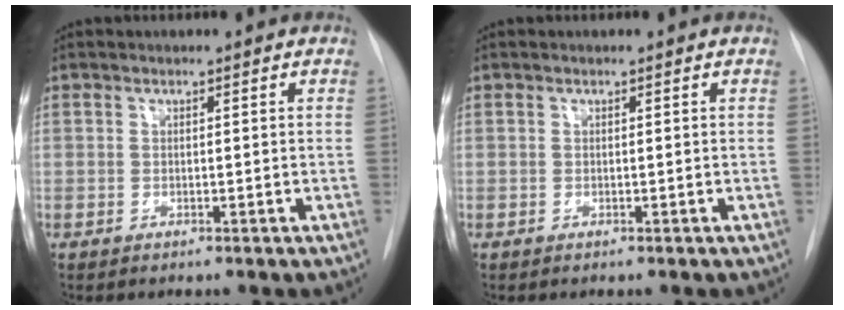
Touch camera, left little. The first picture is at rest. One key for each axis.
{"total": 0.0}